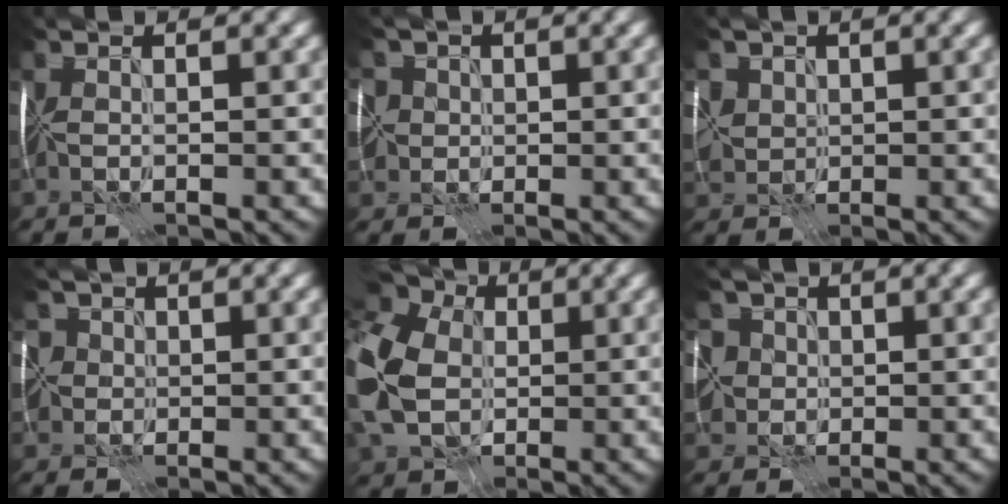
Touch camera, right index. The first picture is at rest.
{"total": 4.9, "force": [0.9, 4.4, 2.0], "torque": [-0.036, 0.018, -0.001]}
{"total": 2.7, "force": [0.8, 2.4, 0.9], "torque": [-0.033, 0.007, 0.025]}
{"total": 5.0, "force": [1.0, 4.5, 1.9], "torque": [-0.036, 0.019, -0.002]}
{"total": 11.5, "force": [0.3, 8.7, 7.6], "torque": [-0.181, -0.003, 0.007]}
{"total": 6.6, "force": [1.7, 5.6, 3.1], "torque": [-0.052, 0.019, 0.004]}